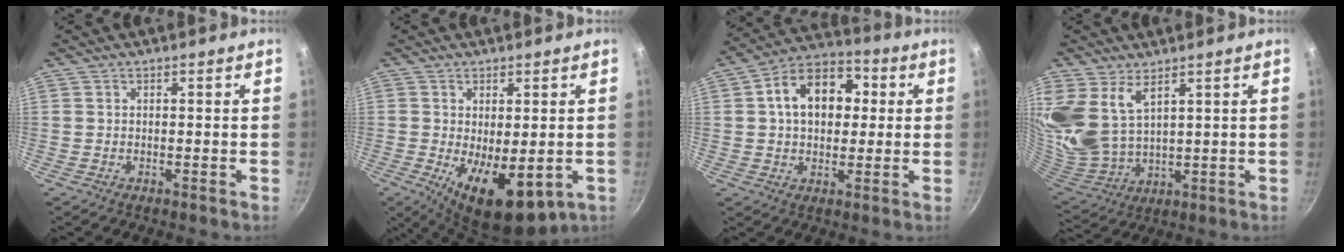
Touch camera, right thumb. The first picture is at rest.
{"total": 11.6, "force": [-2.3, 5.5, 10.0], "torque": [-0.136, -0.016, -0.019]}
{"total": 14.2, "force": [2.5, 10.0, 9.8], "torque": [-0.116, 0.024, 0.023]}
{"total": 13.0, "force": [6.9, 7.3, 8.3], "torque": [-0.173, -0.051, 0.156]}